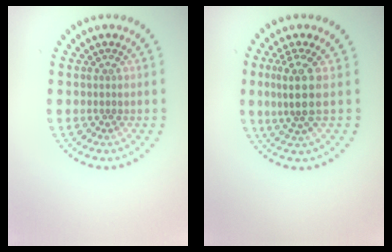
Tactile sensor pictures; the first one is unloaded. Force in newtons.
{"total": 3.5, "press": 2.7, "slide": 2.2}